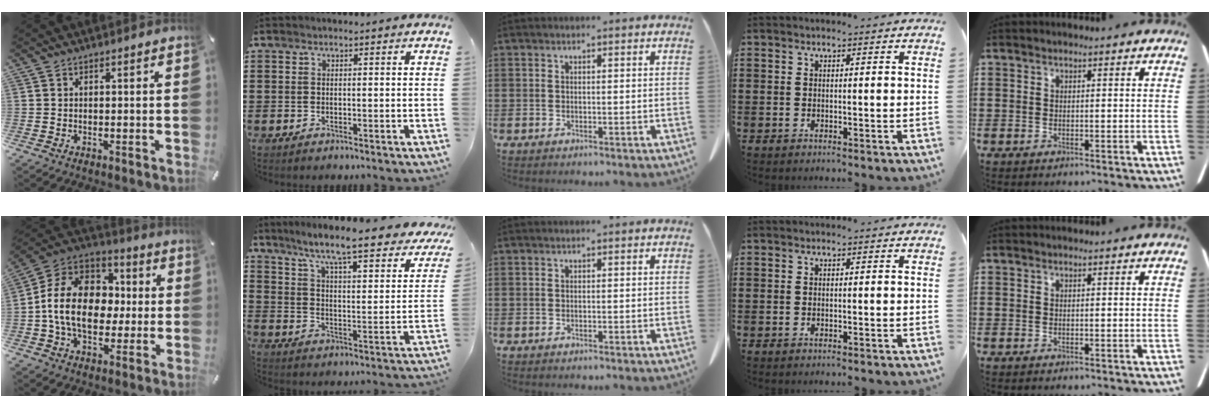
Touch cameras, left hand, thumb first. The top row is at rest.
{"thumb": {"total": 17.4, "force": [-1.2, 13.5, 10.8], "torque": [-0.218, 0.012, -0.021]}, "index": {"total": 7.5, "force": [6.4, -0.7, 3.9], "torque": [-0.096, -0.058, 0.097]}}